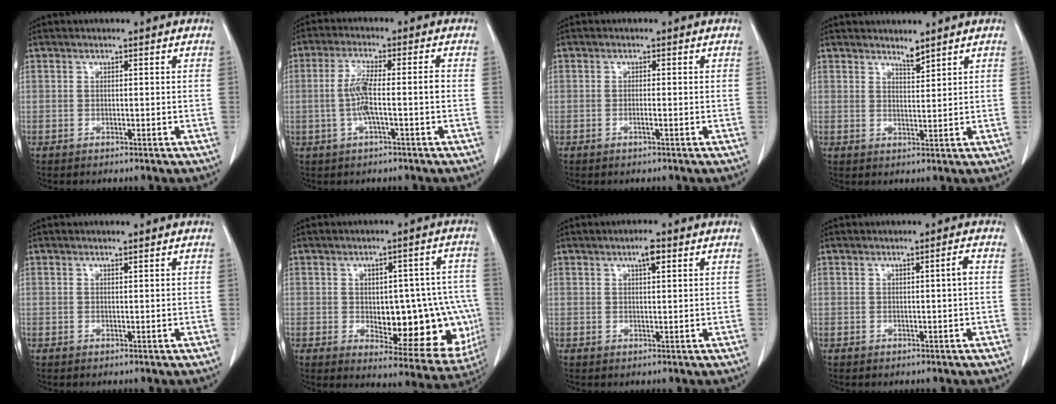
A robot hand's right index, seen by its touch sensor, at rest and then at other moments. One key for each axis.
{"total": 5.9, "fx": -1.1, "fy": 0.3, "fz": 5.8, "tx": -0.119, "ty": 0.010, "tz": -0.019}
{"total": 0.9, "fx": -0.4, "fy": -0.1, "fz": 0.8, "tx": -0.014, "ty": 0.001, "tz": -0.007}
{"total": 1.9, "fx": 1.9, "fy": -0.1, "fz": 0.5, "tx": -0.009, "ty": -0.008, "tz": 0.036}
{"total": 0.0}
{"total": 17.4, "fx": -2.3, "fy": 7.7, "fz": 15.4, "tx": -0.149, "ty": 0.020, "tz": -0.001}
{"total": 2.4, "fx": 1.3, "fy": 0.4, "fz": 2.0, "tx": -0.036, "ty": 0.003, "tz": 0.020}
{"total": 1.3, "fx": 0.0, "fy": -0.3, "fz": 1.2, "tx": -0.021, "ty": 0.001, "tz": 0.001}